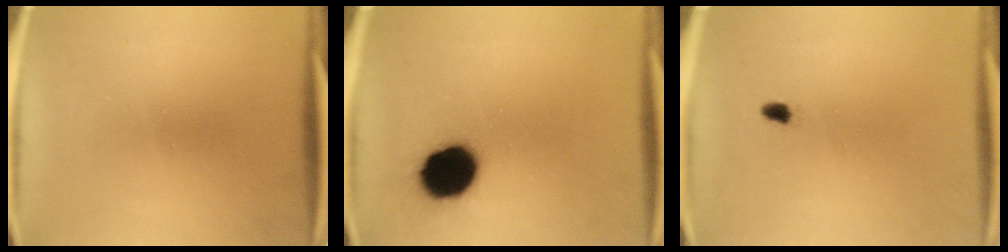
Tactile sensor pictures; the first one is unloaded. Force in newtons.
{"total": 14.6}
{"total": 1.3}